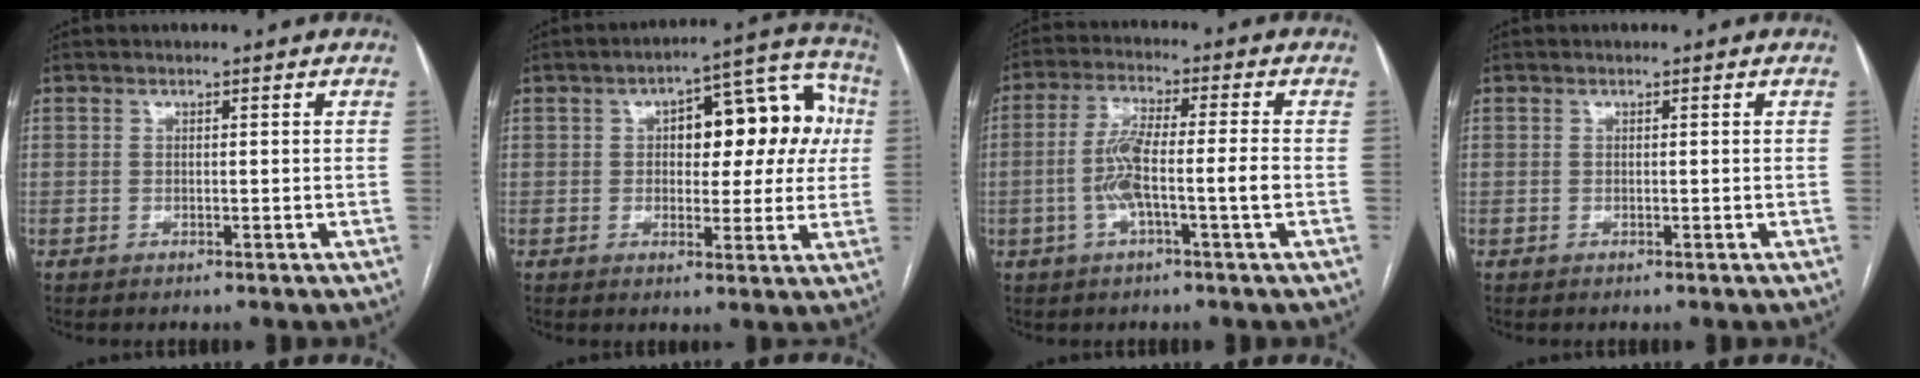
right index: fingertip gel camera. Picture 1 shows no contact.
{"total": 13.6, "force": [2.3, 6.1, 12.0], "torque": [-0.140, 0.050, 0.033]}
{"total": 7.6, "force": [-1.8, 0.3, 7.4], "torque": [-0.155, 0.014, -0.036]}
{"total": 0.0}